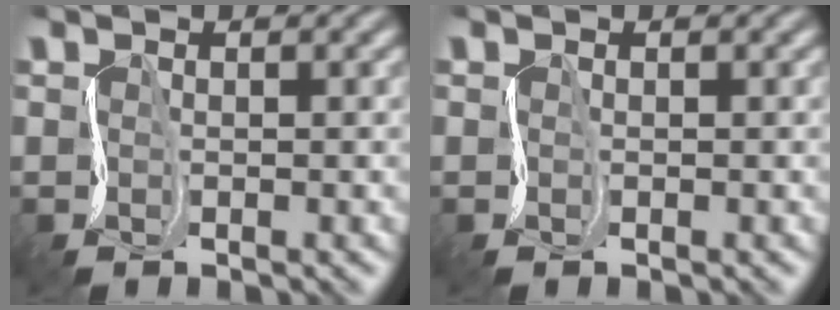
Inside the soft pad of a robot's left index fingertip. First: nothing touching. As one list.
[{"total": 0.0}]